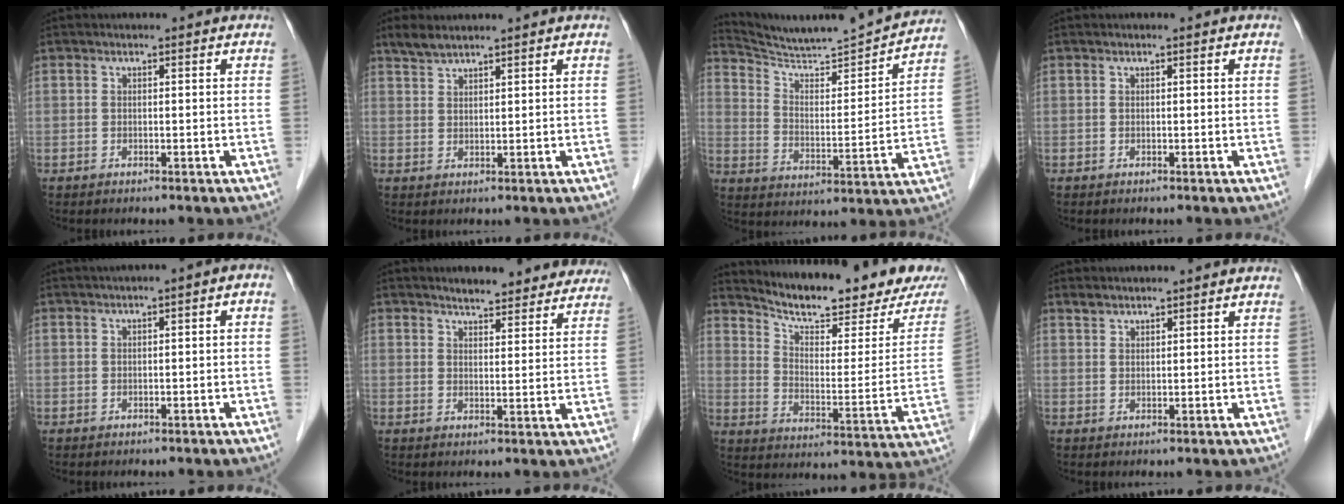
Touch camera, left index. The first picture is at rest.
{"total": 2.7, "force": [2.5, 0.3, 0.9], "torque": [-0.023, 0.011, 0.053]}
{"total": 18.1, "force": [17.3, 0.2, 5.2], "torque": [-0.092, -0.037, 0.258]}
{"total": 0.0}
{"total": 2.1, "force": [0.3, 0.5, 2.1], "torque": [-0.028, 0.016, 0.005]}
{"total": 10.4, "force": [9.6, 2.5, 3.3], "torque": [-0.021, 0.004, 0.107]}
{"total": 21.2, "force": [18.3, 3.8, 10.1], "torque": [-0.152, -0.036, 0.246]}
{"total": 1.5, "force": [1.5, 0.2, 0.1], "torque": [-0.007, 0.007, 0.035]}